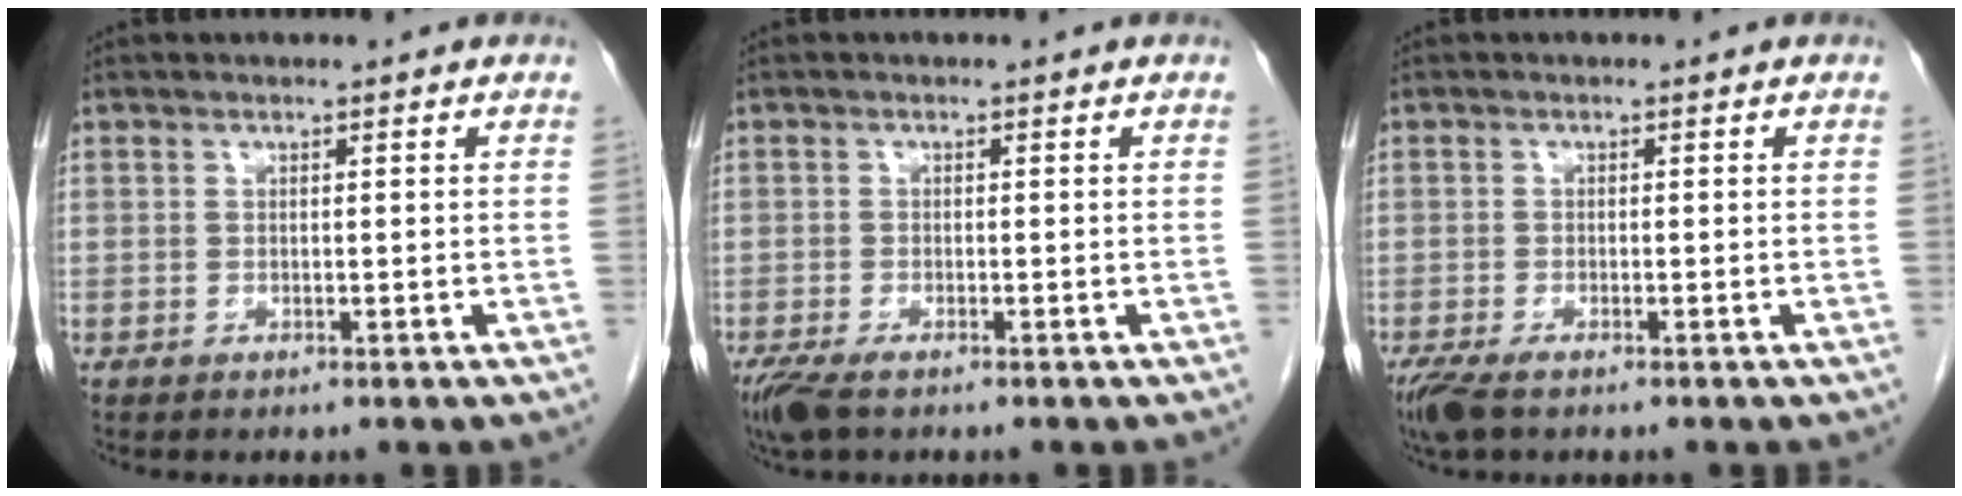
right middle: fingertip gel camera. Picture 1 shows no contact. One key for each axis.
{"total": 4.0, "fx": -2.8, "fy": 1.2, "fz": 2.6, "tx": -0.057, "ty": -0.012, "tz": -0.049}
{"total": 3.8, "fx": -2.7, "fy": 1.1, "fz": 2.5, "tx": -0.054, "ty": -0.012, "tz": -0.048}